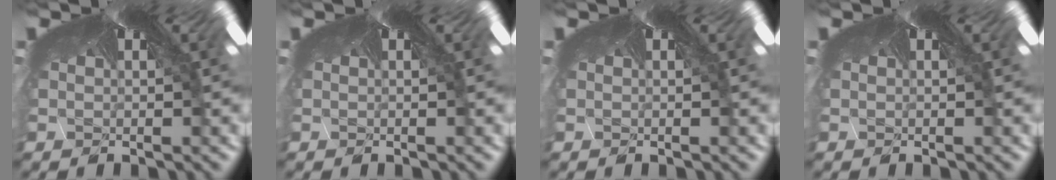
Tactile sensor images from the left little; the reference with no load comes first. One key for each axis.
{"total": 0.0}
{"total": 0.0}
{"total": 0.0}